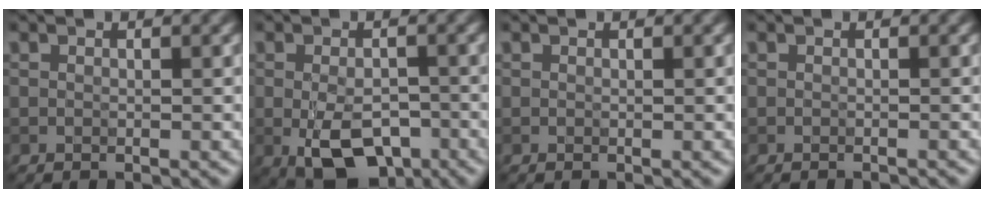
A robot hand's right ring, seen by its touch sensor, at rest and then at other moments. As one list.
[{"total": 6.4, "force": [-2.2, 3.7, 4.8], "torque": [-0.087, -0.013, -0.033]}, {"total": 0.0}, {"total": 1.0, "force": [-0.9, 0.1, 0.3], "torque": [0.002, -0.002, -0.015]}]